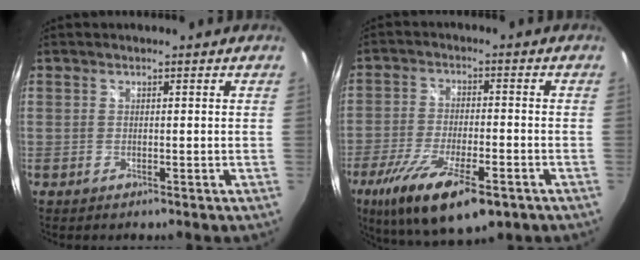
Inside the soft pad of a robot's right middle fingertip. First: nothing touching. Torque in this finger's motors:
{"motor_torque": [1.44, -0.70, 0.43, 0.21]}